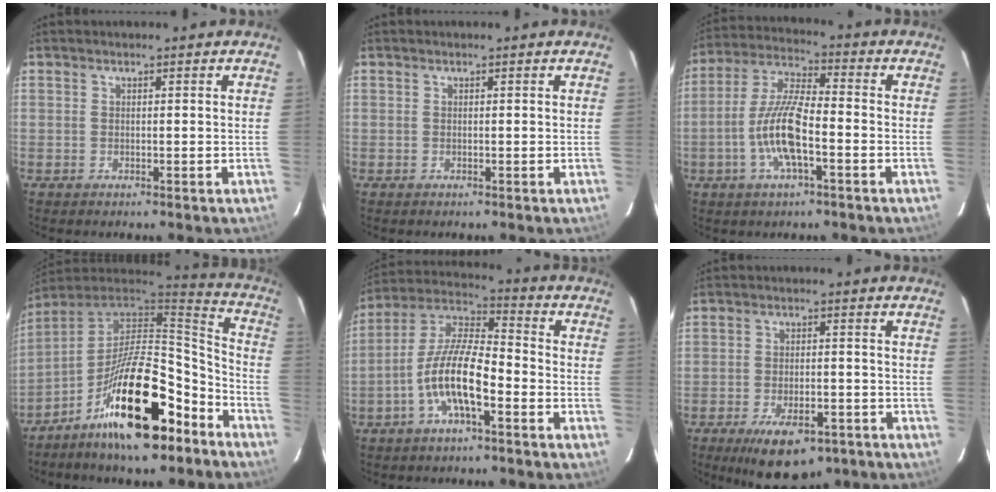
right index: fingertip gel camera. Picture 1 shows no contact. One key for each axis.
{"total": 0.0}
{"total": 11.4, "fx": -3.8, "fy": 2.8, "fz": 10.4, "tx": -0.218, "ty": 0.001, "tz": -0.074}
{"total": 23.2, "fx": -13.4, "fy": 8.7, "fz": 16.8, "tx": -0.284, "ty": 0.011, "tz": -0.220}
{"total": 12.2, "fx": -5.0, "fy": 3.6, "fz": 10.5, "tx": -0.215, "ty": 0.003, "tz": -0.099}
{"total": 11.9, "fx": -7.7, "fy": 5.1, "fz": 7.6, "tx": -0.145, "ty": -0.017, "tz": -0.106}